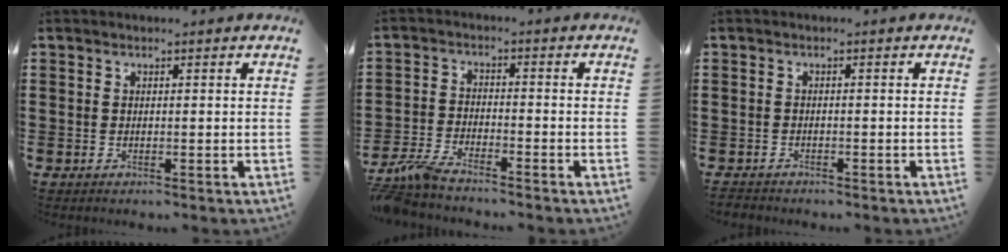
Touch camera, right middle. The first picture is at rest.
{"total": 4.8, "force": [-4.4, 0.6, 1.9], "torque": [-0.061, -0.008, -0.093]}
{"total": 1.2, "force": [-1.1, 0.5, -0.2], "torque": [0.000, 0.004, -0.026]}